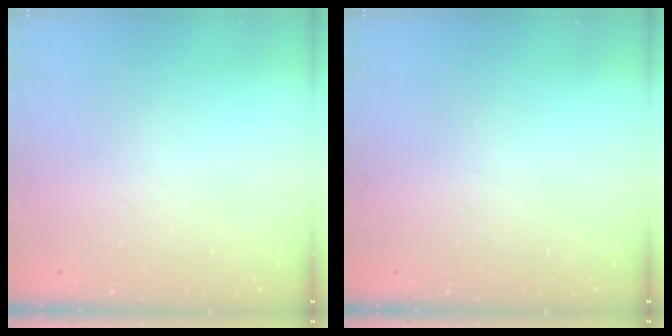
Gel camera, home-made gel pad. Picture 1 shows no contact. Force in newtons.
{"total": 0.0}